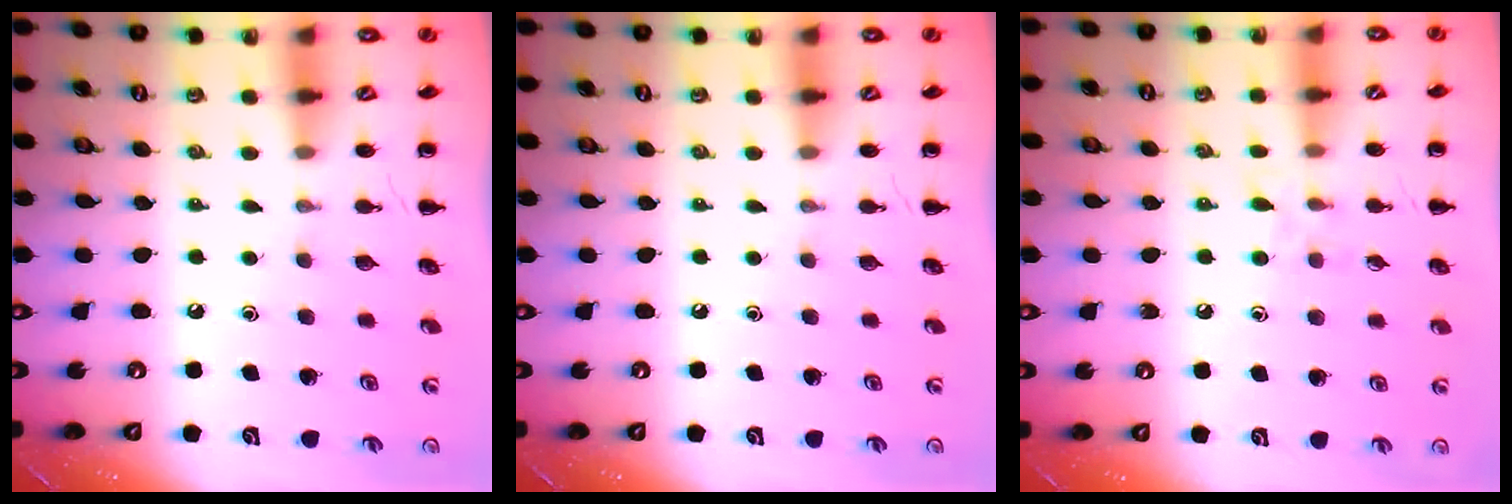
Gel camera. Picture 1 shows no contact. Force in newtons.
{"total": 0.0}
{"total": 5.2, "press": 4.9, "slide": 1.8}